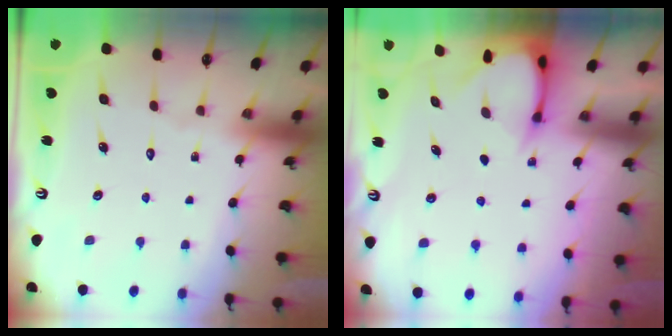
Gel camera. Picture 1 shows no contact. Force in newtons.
{"total": 3.5, "press": 3.5, "slide": 0.3}